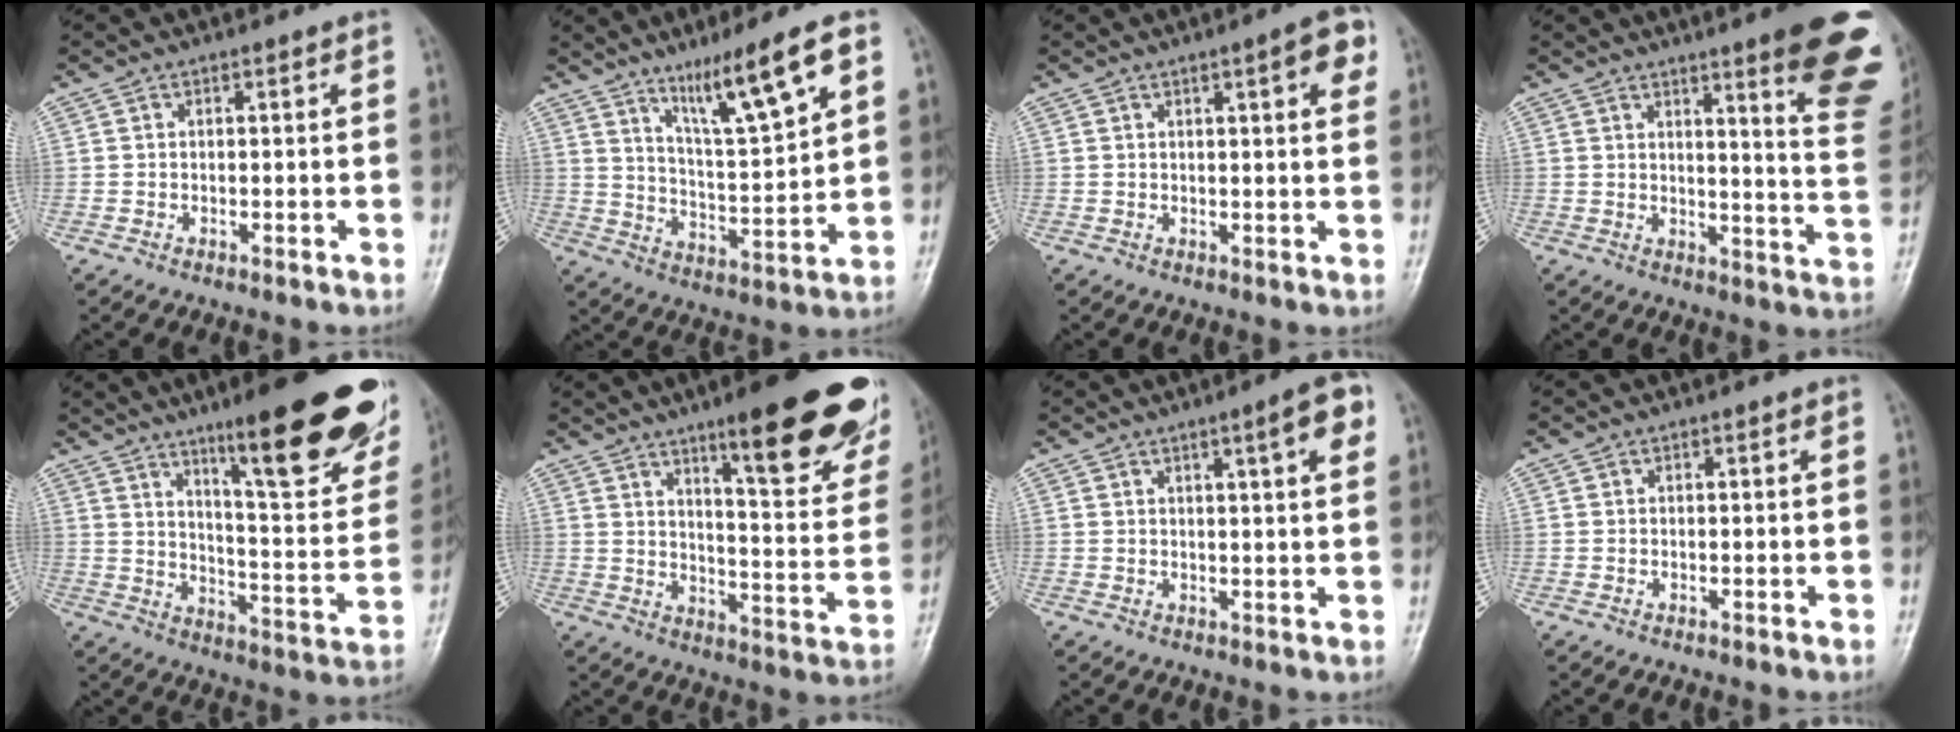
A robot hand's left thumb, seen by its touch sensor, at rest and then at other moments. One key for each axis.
{"total": 13.6, "fx": 7.9, "fy": 1.6, "fz": 11.0, "tx": -0.182, "ty": -0.042, "tz": 0.143}
{"total": 5.6, "fx": 2.5, "fy": 1.2, "fz": 4.8, "tx": -0.051, "ty": -0.005, "tz": 0.029}
{"total": 17.4, "fx": 10.4, "fy": 2.6, "fz": 13.8, "tx": -0.135, "ty": -0.064, "tz": 0.121}
{"total": 25.8, "fx": 15.6, "fy": 5.3, "fz": 19.8, "tx": -0.236, "ty": -0.075, "tz": 0.234}
{"total": 23.5, "fx": 14.4, "fy": 5.2, "fz": 17.8, "tx": -0.198, "ty": -0.070, "tz": 0.201}
{"total": 6.2, "fx": 2.8, "fy": 0.9, "fz": 5.4, "tx": -0.067, "ty": -0.006, "tz": 0.036}
{"total": 0.0}